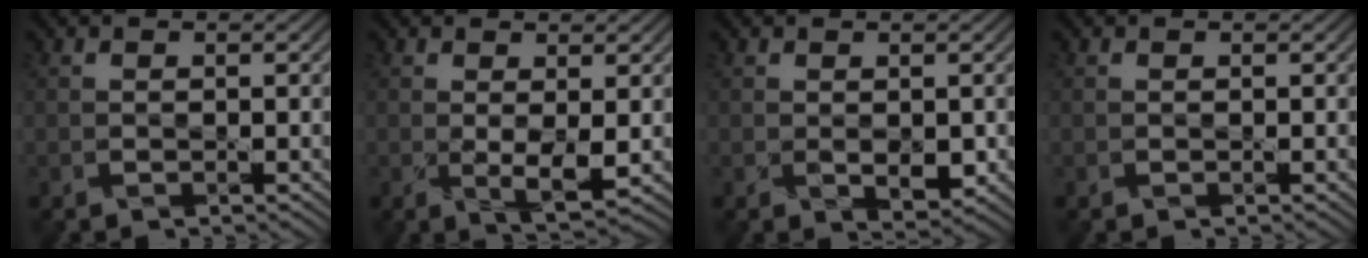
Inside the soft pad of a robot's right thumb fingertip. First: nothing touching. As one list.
[{"total": 2.8, "force": [0.5, 0.7, 2.6], "torque": [-0.060, -0.009, 0.010]}, {"total": 2.3, "force": [0.0, 1.5, 1.8], "torque": [-0.033, -0.009, 0.005]}, {"total": 0.0}]